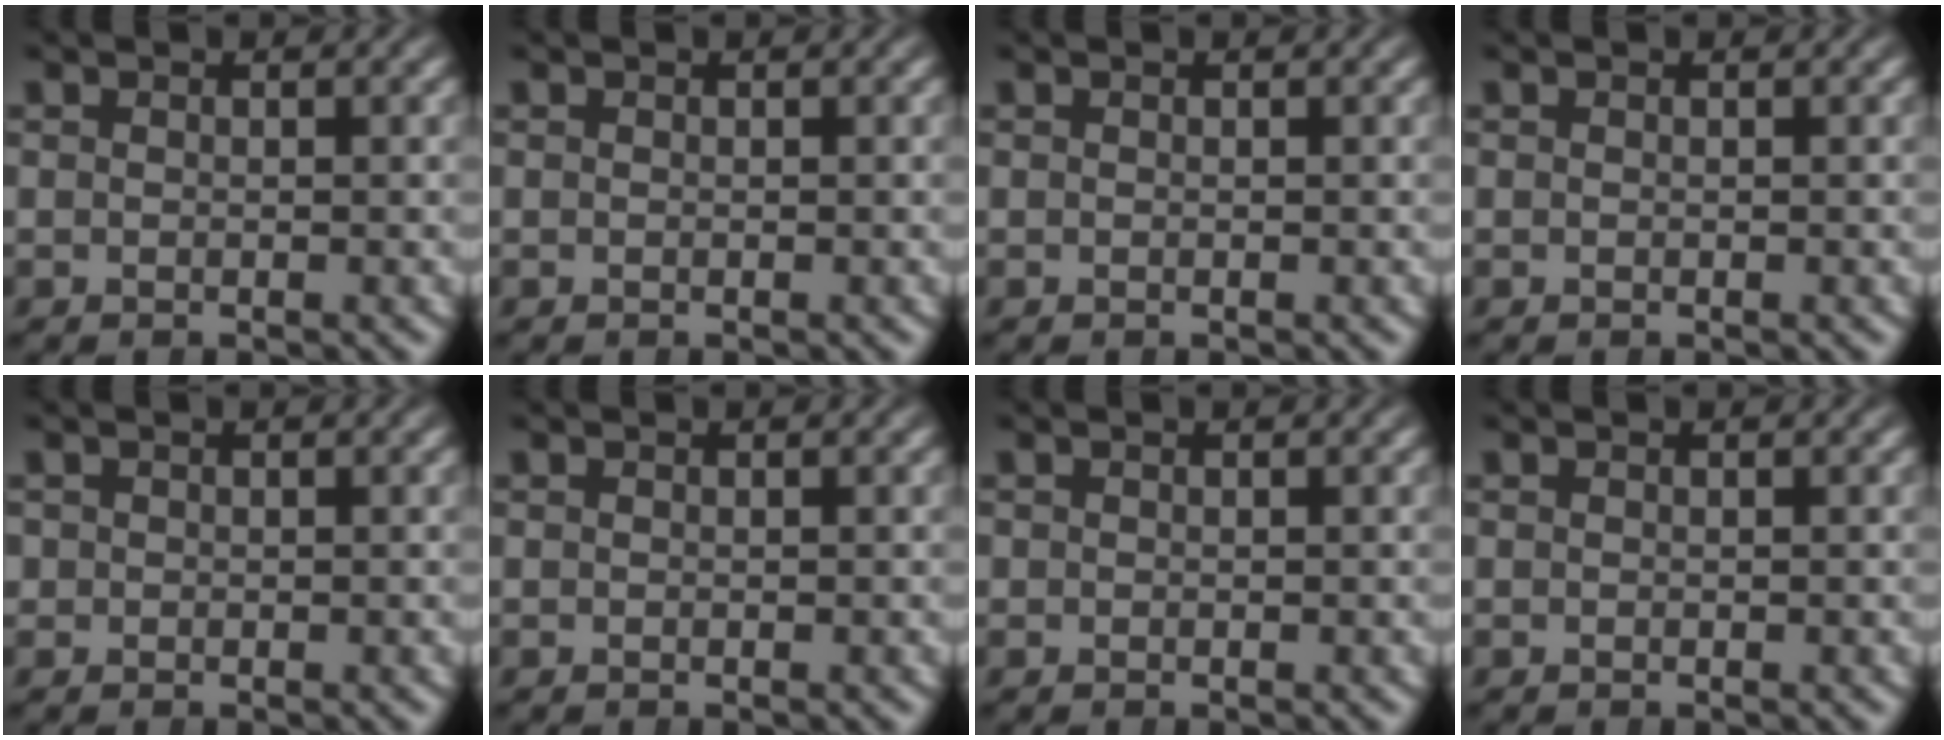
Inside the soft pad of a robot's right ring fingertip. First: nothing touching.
{"total": 0.0}
{"total": 0.0}
{"total": 0.0}
{"total": 0.6, "force": [0.2, 0.5, 0.0], "torque": [0.000, -0.005, 0.006]}
{"total": 0.0}
{"total": 0.0}
{"total": 0.0}